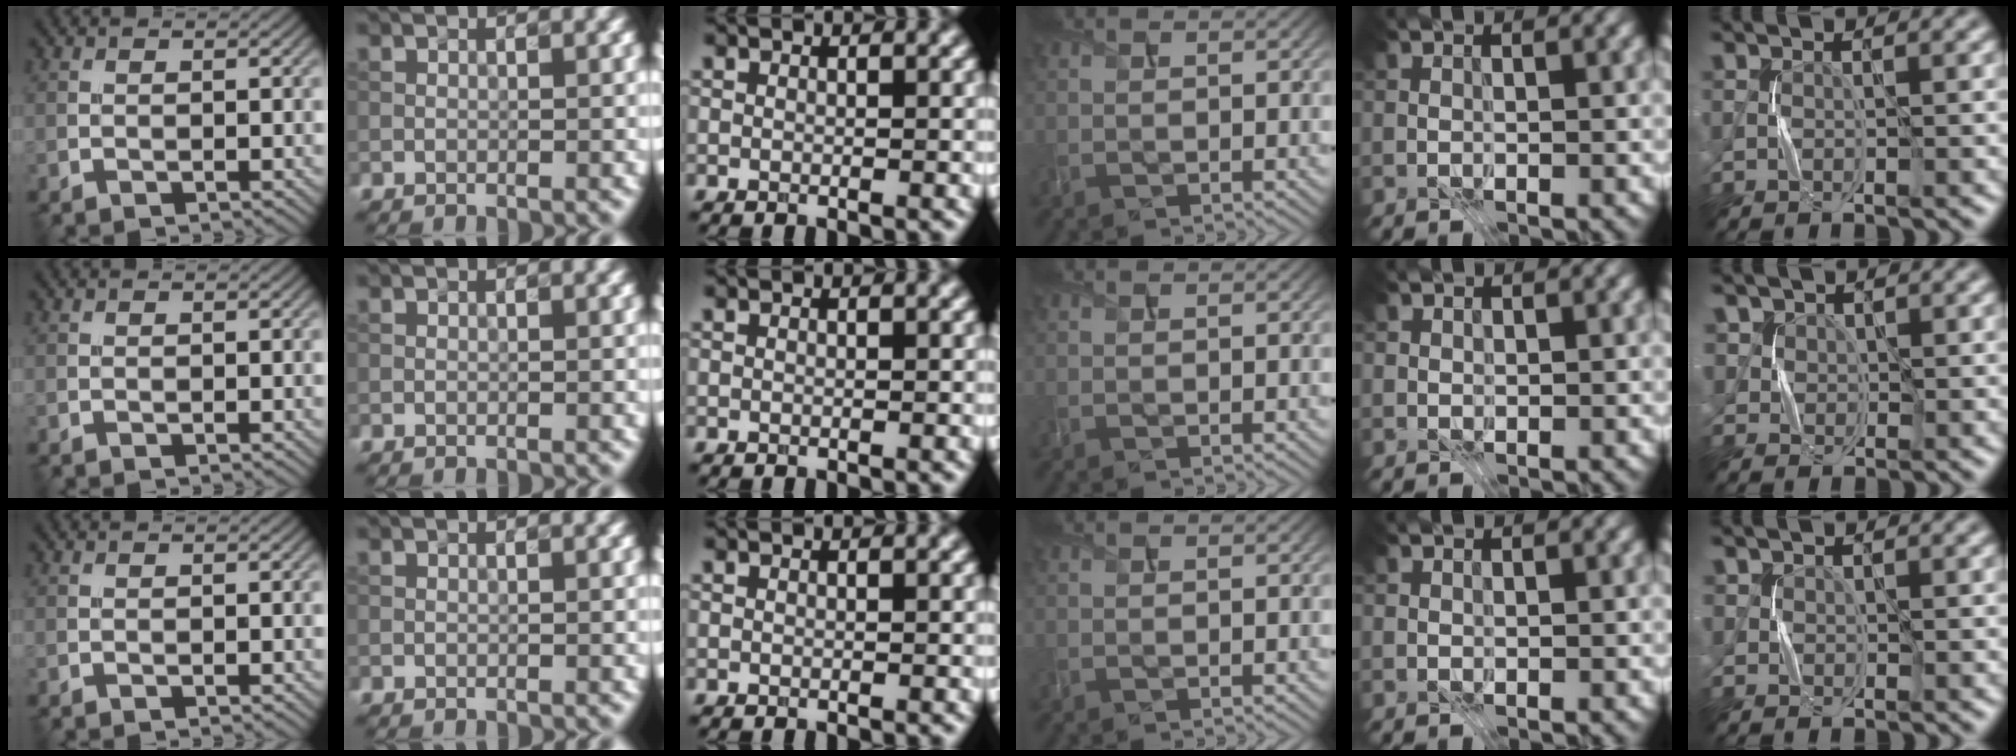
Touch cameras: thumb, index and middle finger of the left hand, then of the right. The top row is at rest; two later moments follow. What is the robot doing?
{"motion": "press", "object": "stapler"}